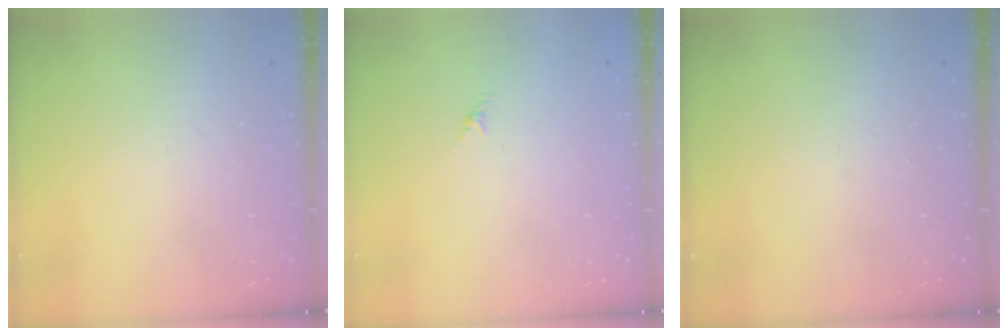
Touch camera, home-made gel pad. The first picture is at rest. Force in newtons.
{"total": 0.0}
{"total": 0.0}